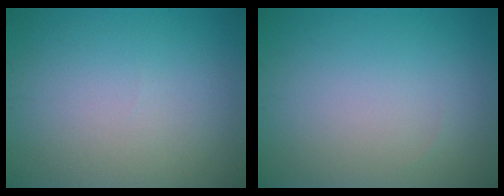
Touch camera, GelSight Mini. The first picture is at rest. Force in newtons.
{"total": 0.0}